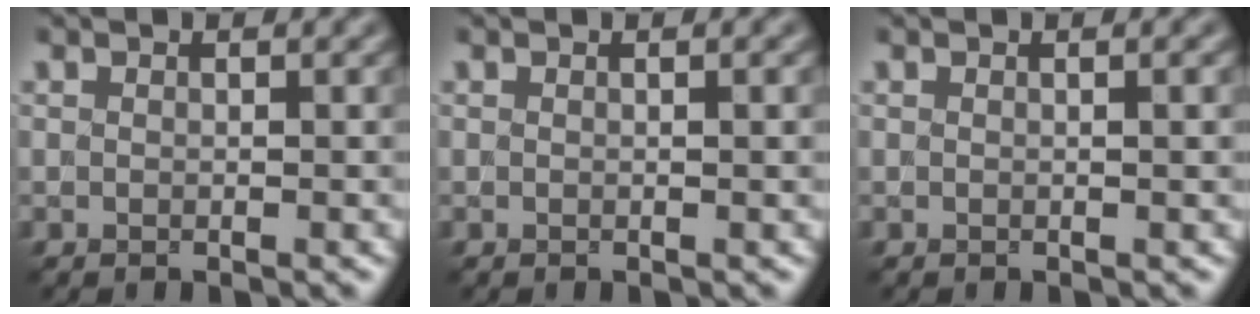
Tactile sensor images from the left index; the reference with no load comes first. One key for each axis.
{"total": 1.0, "fx": 0.1, "fy": 0.3, "fz": 1.0, "tx": -0.012, "ty": 0.000, "tz": -0.001}
{"total": 1.4, "fx": 0.2, "fy": 0.5, "fz": 1.3, "tx": -0.016, "ty": 0.000, "tz": -0.001}